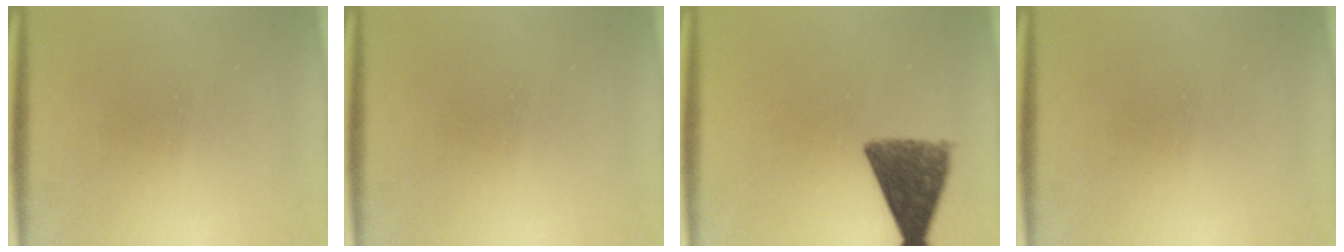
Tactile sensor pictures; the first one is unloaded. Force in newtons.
{"total": 0.0}
{"total": 9.7}
{"total": 0.0}